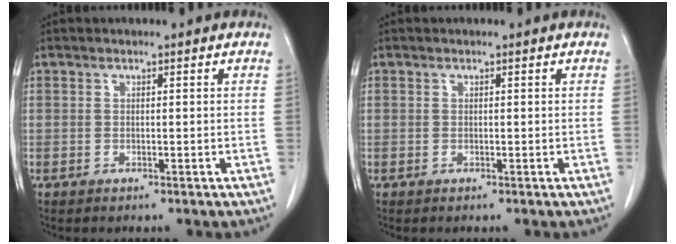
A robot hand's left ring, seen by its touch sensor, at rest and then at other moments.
{"total": 0.0}